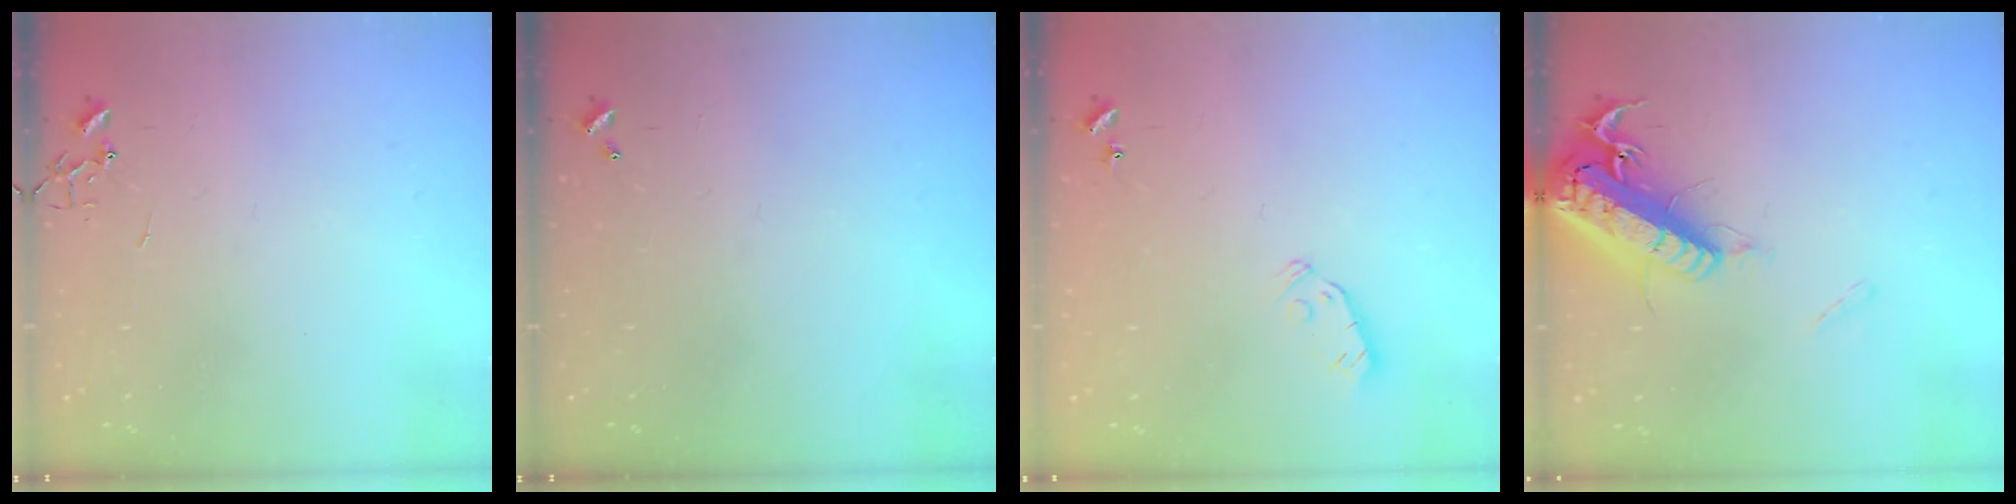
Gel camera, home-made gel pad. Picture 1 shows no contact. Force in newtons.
{"total": 0.0}
{"total": 3.6, "press": 3.4, "slide": 0.9}
{"total": 20.1, "press": 19.7, "slide": 3.9}